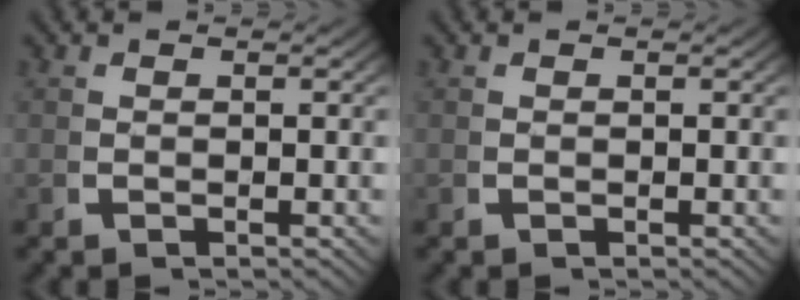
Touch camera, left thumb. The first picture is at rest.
{"total": 0.0}